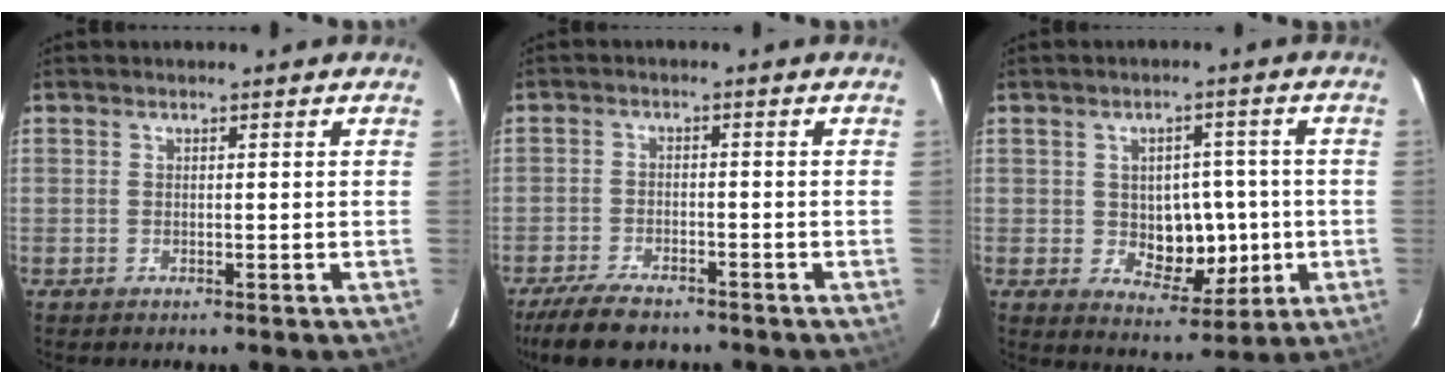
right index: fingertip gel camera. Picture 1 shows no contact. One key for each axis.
{"total": 7.5, "fx": -6.2, "fy": 2.6, "fz": 3.3, "tx": -0.062, "ty": -0.012, "tz": -0.105}
{"total": 8.1, "fx": -0.7, "fy": 5.3, "fz": 6.1, "tx": -0.081, "ty": 0.009, "tz": 0.004}